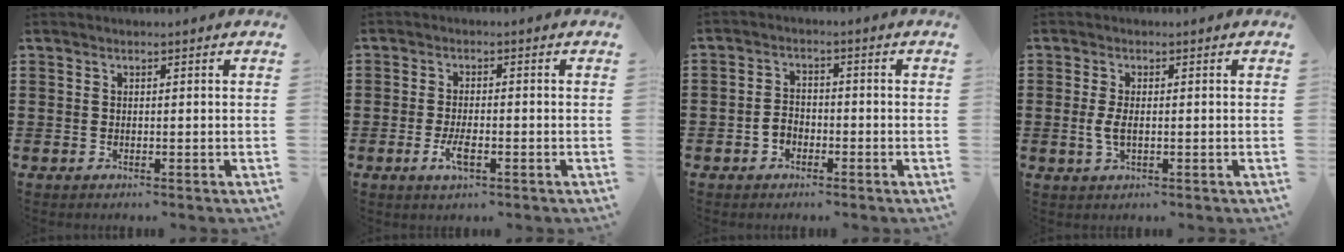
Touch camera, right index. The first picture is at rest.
{"total": 3.4, "force": [-1.3, 1.0, 2.9], "torque": [-0.063, -0.005, -0.026]}
{"total": 2.6, "force": [-1.4, 1.9, 1.1], "torque": [-0.025, 0.006, -0.031]}
{"total": 2.8, "force": [-0.2, 1.1, 2.5], "torque": [-0.063, -0.003, -0.009]}